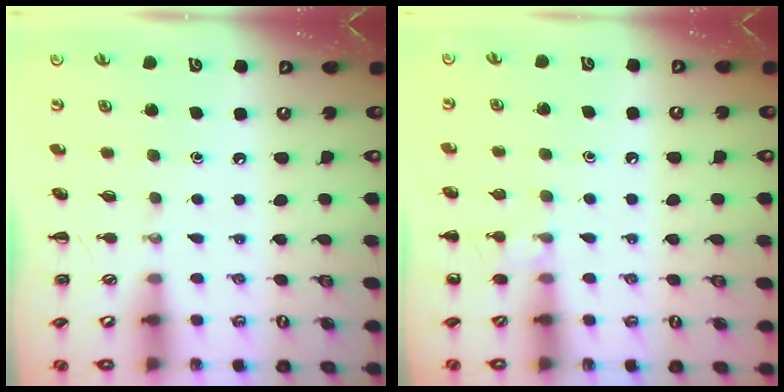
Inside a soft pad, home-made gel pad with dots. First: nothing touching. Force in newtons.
{"total": 6.5, "press": 6.2, "slide": 2.0}